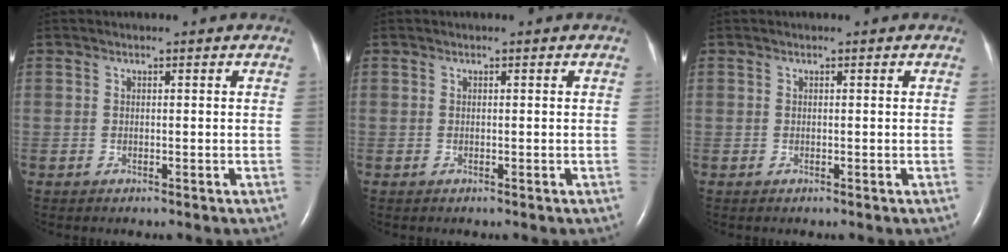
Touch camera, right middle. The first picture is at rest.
{"total": 0.0}
{"total": 0.0}